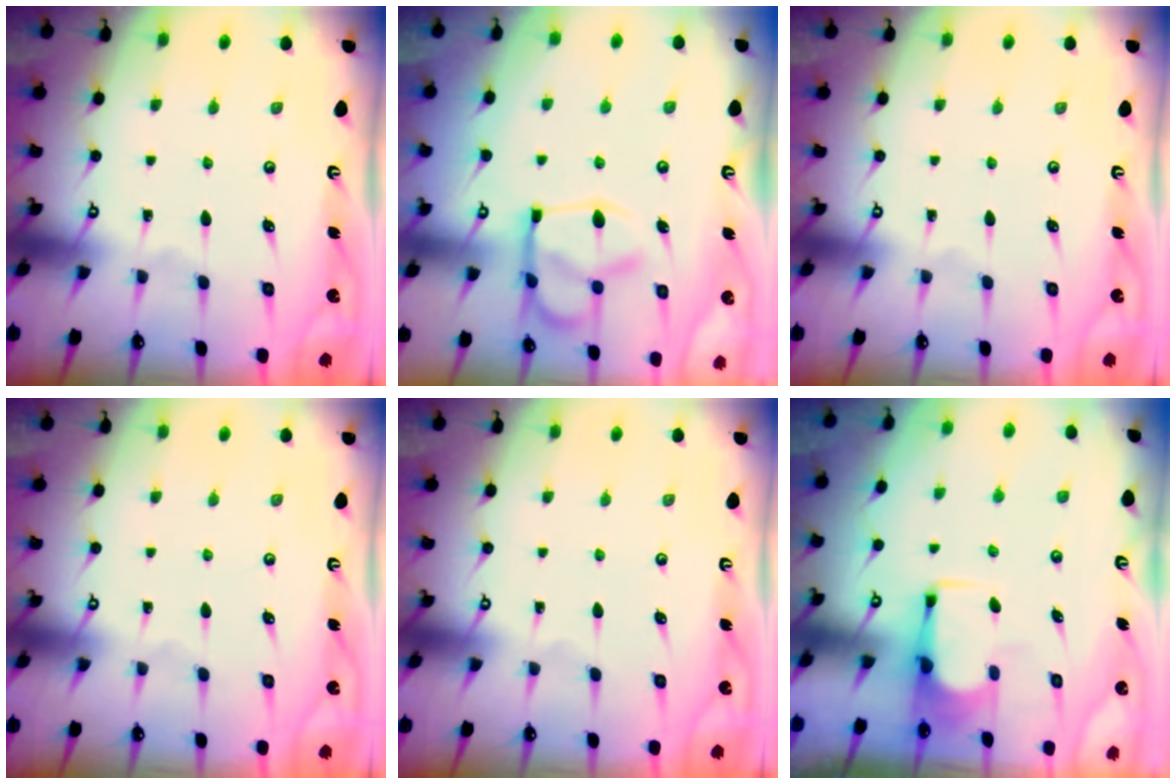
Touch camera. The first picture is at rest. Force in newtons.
{"total": 9.3, "press": 9.2, "slide": 1.4}
{"total": 0.0}
{"total": 0.0}
{"total": 0.0}
{"total": 1.7, "press": 1.6, "slide": 0.7}